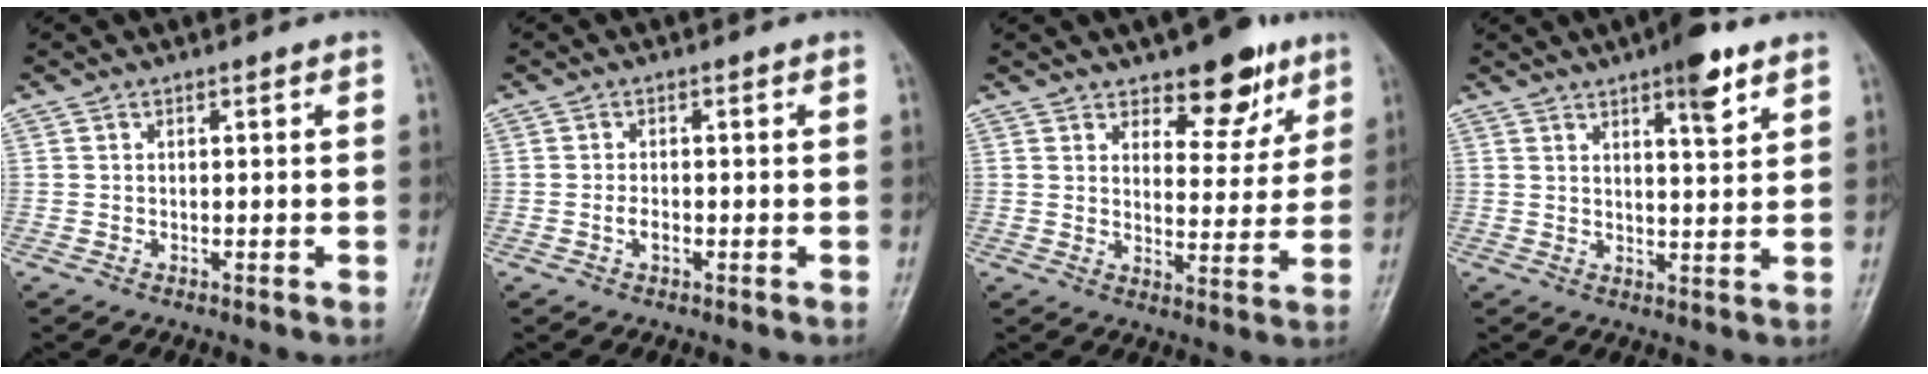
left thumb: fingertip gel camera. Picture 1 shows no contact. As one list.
[{"total": 1.9, "force": [-0.6, 1.2, 1.4], "torque": [-0.021, 0.002, -0.013]}, {"total": 10.1, "force": [6.7, 5.1, 5.7], "torque": [-0.039, -0.040, 0.097]}, {"total": 7.3, "force": [4.5, 1.9, 5.5], "torque": [-0.068, -0.023, 0.062]}]